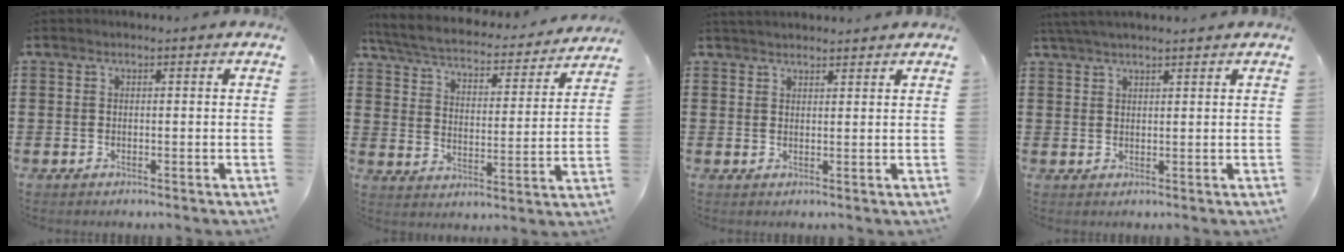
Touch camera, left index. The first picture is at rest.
{"total": 4.6, "force": [4.3, 0.3, 1.5], "torque": [-0.052, -0.032, 0.067]}
{"total": 2.1, "force": [2.1, 0.3, 0.1], "torque": [-0.007, 0.002, 0.041]}
{"total": 2.8, "force": [2.5, 0.2, 1.2], "torque": [-0.029, 0.002, 0.048]}